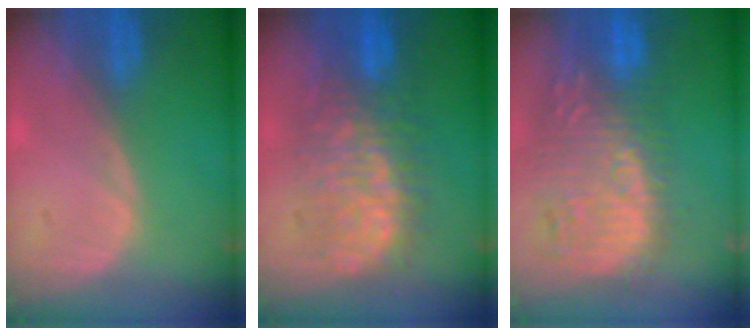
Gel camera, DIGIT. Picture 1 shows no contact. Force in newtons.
{"total": 9.5, "press": 9.5, "slide": 0.7}
{"total": 12.9, "press": 11.7, "slide": 5.4}